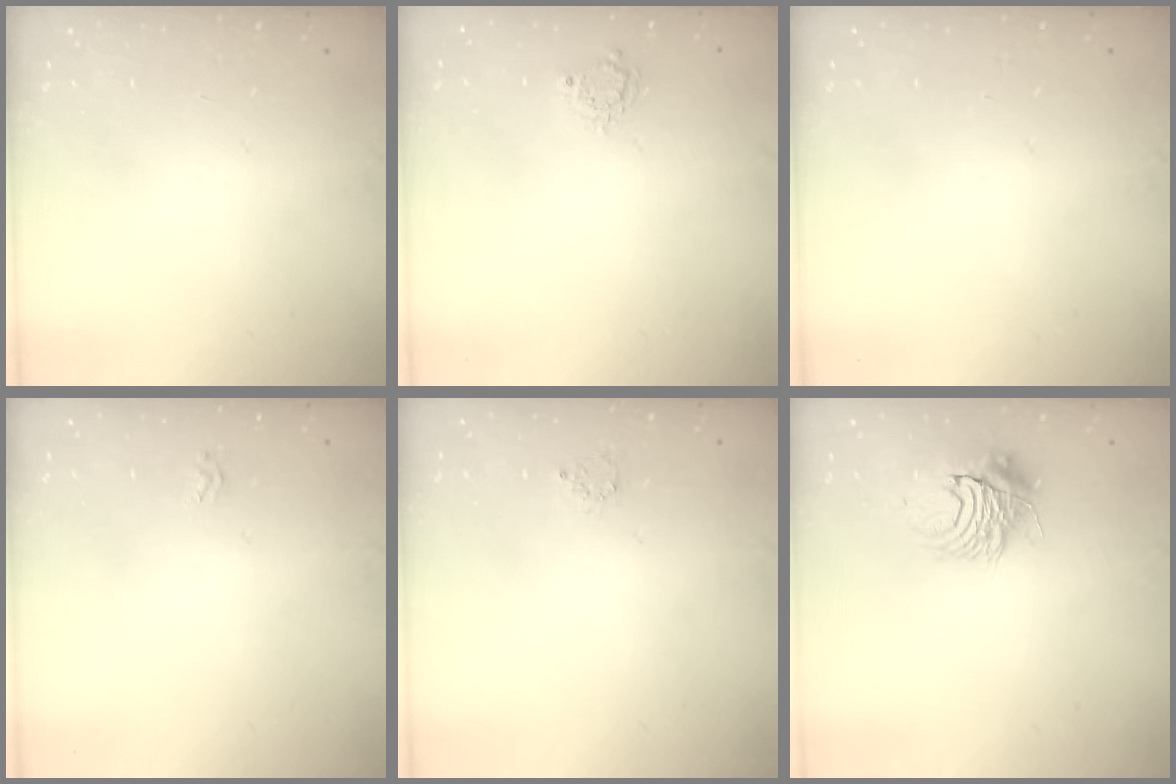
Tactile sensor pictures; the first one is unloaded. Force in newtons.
{"total": 5.1, "press": 5.1, "slide": 0.5}
{"total": 0.0}
{"total": 1.6, "press": 1.6, "slide": 0.4}
{"total": 2.3, "press": 2.3, "slide": 0.2}
{"total": 9.7, "press": 9.7, "slide": 0.5}